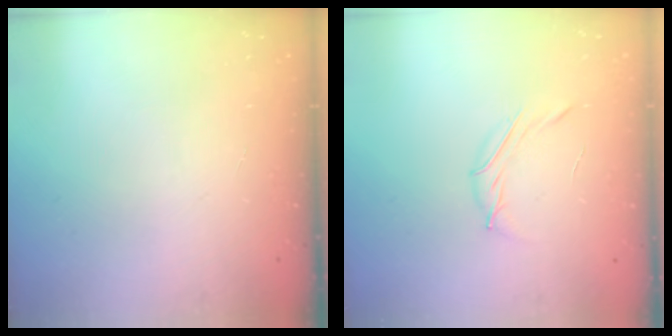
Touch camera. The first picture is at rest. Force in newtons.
{"total": 4.0, "press": 3.8, "slide": 1.0}